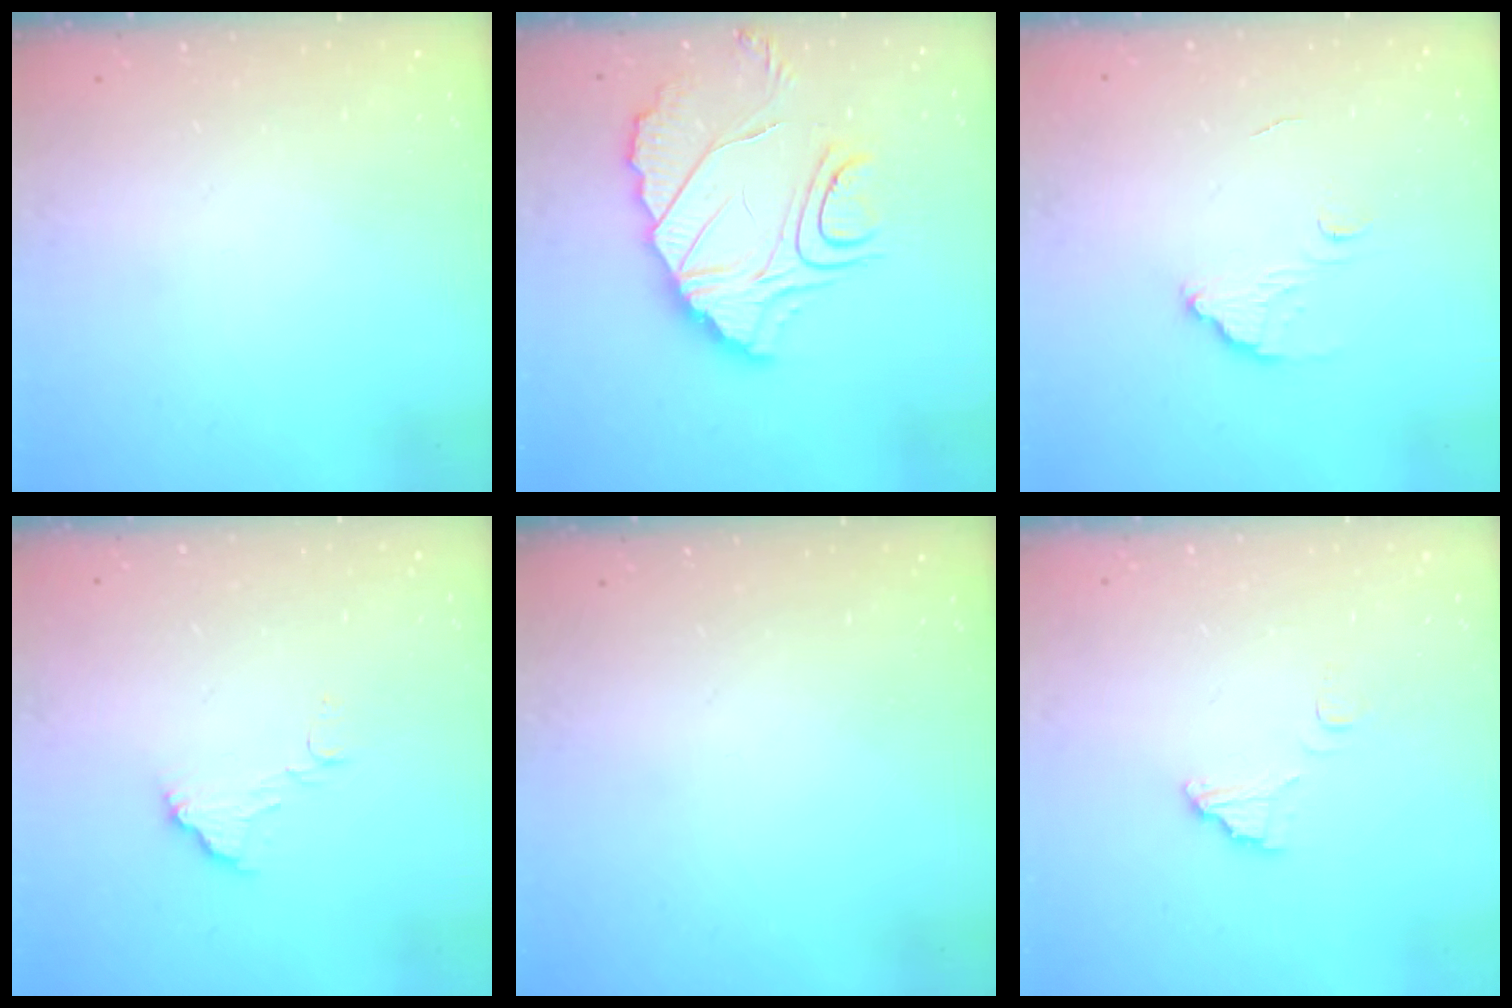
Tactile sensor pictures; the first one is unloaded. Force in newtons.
{"total": 11.9, "press": 11.9, "slide": 0.9}
{"total": 3.6, "press": 3.6, "slide": 0.2}
{"total": 7.2, "press": 7.2, "slide": 0.4}
{"total": 0.0}
{"total": 6.2, "press": 6.2, "slide": 0.6}